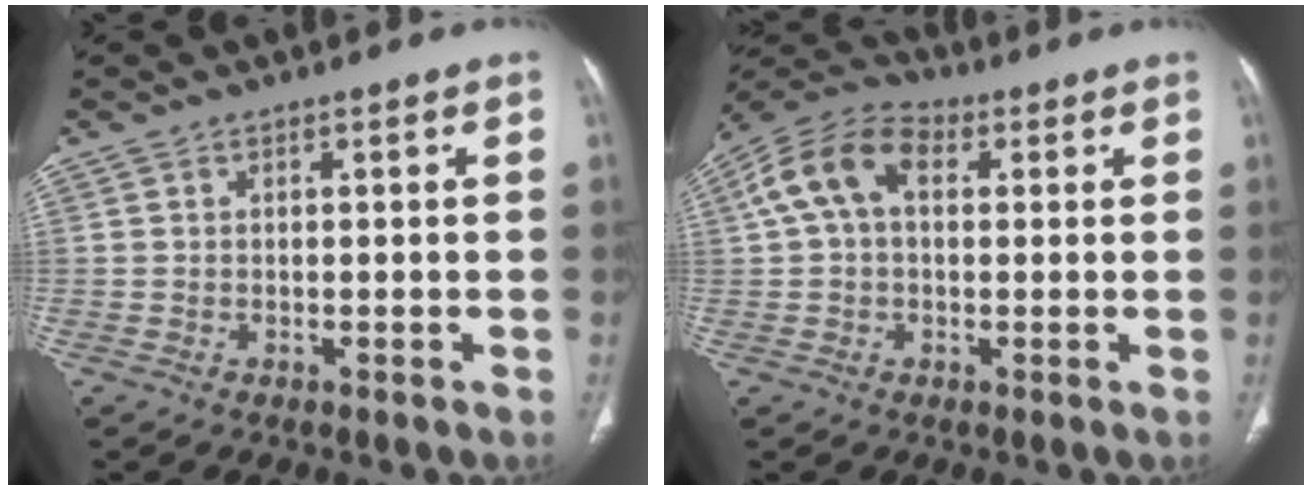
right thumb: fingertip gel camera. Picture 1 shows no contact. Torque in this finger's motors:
{"motor_torque": [-0.02, 0.44, 1.02, -0.25, 0.34]}